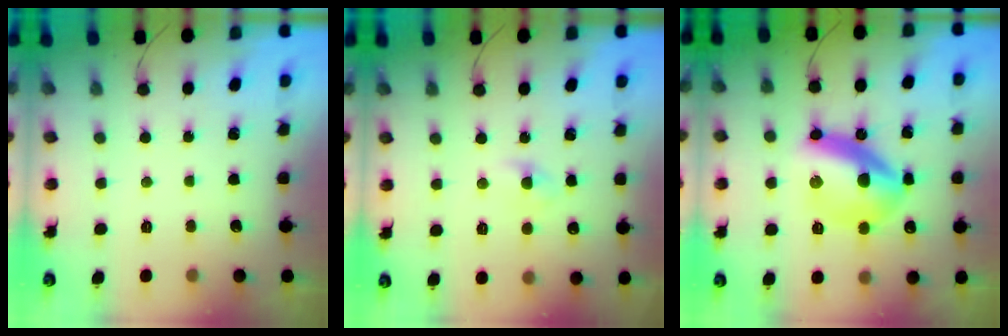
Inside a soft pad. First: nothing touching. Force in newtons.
{"total": 2.4, "press": 2.2, "slide": 1.1}
{"total": 16.4, "press": 16.4, "slide": 0.9}